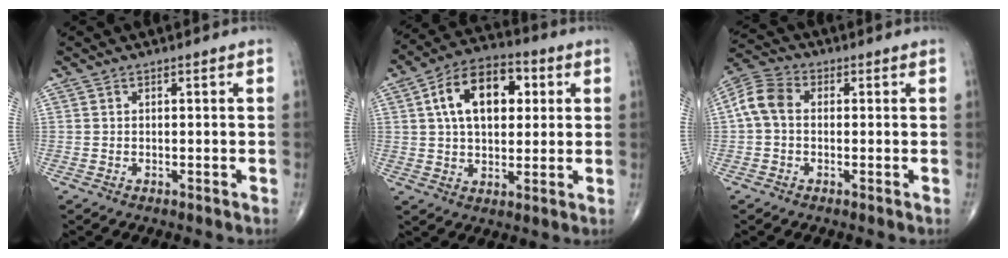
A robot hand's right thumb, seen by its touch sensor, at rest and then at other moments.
{"total": 14.9, "force": [3.7, 9.0, 11.2], "torque": [-0.163, 0.012, 0.056]}
{"total": 6.8, "force": [0.1, 4.9, 4.7], "torque": [-0.093, 0.021, -0.009]}